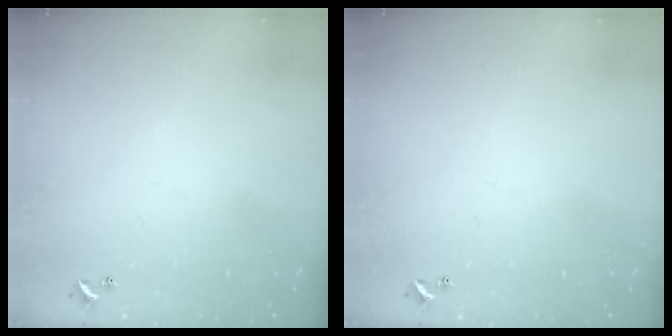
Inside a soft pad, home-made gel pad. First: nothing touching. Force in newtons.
{"total": 0.0}